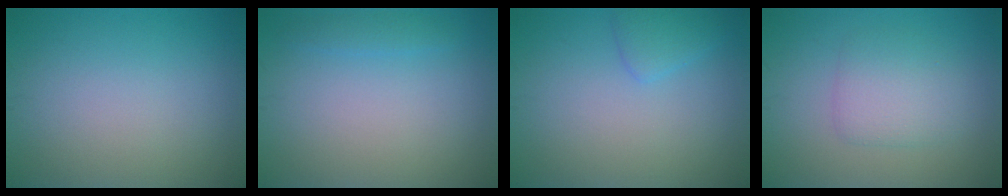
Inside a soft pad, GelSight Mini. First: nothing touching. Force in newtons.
{"total": 1.0, "press": 1.0, "slide": 0.1}
{"total": 1.6, "press": 1.6, "slide": 0.1}
{"total": 3.0, "press": 3.0, "slide": 0.0}